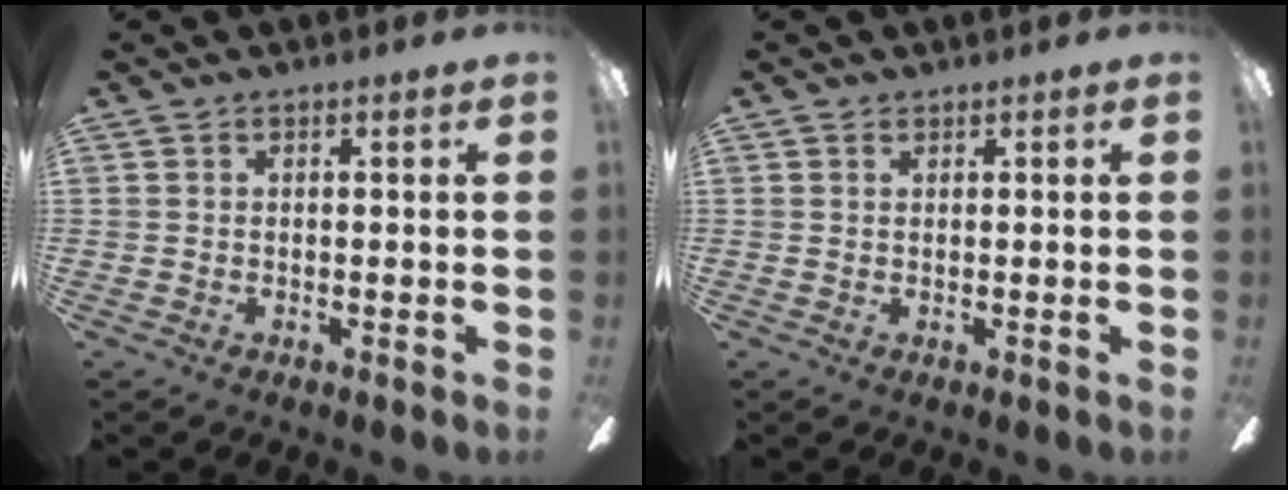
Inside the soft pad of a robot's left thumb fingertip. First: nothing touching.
{"total": 0.5, "force": [0.4, 0.3, 0.2], "torque": [-0.005, 0.002, 0.007]}